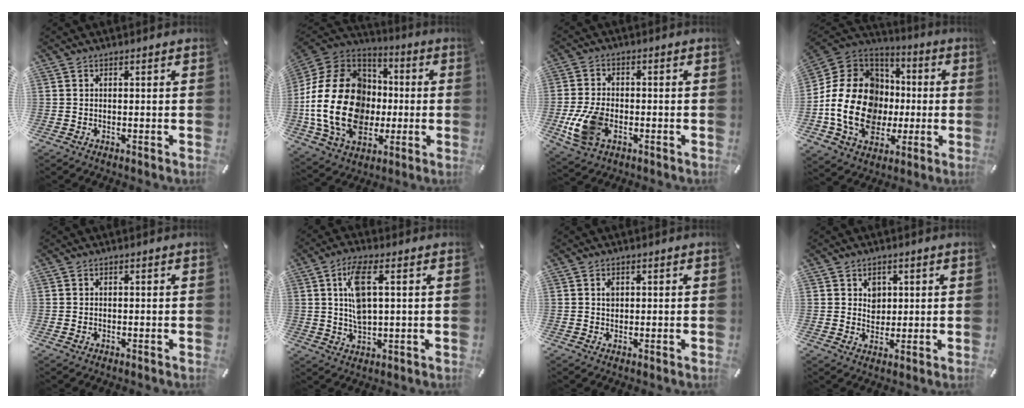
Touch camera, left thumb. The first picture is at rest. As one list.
[{"total": 25.6, "force": [-3.3, 19.3, 16.5], "torque": [-0.351, 0.021, -0.048]}, {"total": 10.0, "force": [-2.8, 6.5, 7.0], "torque": [-0.160, 0.003, -0.049]}, {"total": 22.6, "force": [-3.0, 18.0, 13.3], "torque": [-0.277, 0.014, -0.039]}, {"total": 0.7, "force": [-0.1, 0.5, 0.4], "torque": [-0.009, 0.002, -0.002]}, {"total": 9.3, "force": [2.1, 3.9, 8.2], "torque": [-0.166, -0.002, 0.034]}, {"total": 1.6, "force": [0.5, 1.3, 0.8], "torque": [-0.001, -0.003, 0.005]}, {"total": 4.0, "force": [1.2, 3.7, 0.9], "torque": [0.003, -0.006, 0.015]}]